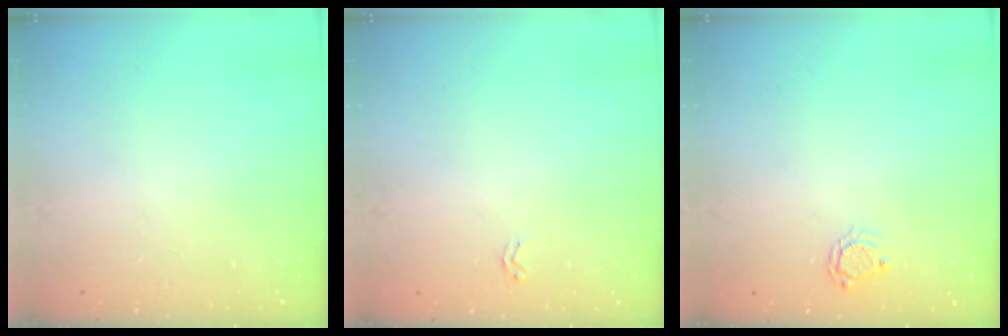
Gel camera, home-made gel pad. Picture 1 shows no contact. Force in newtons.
{"total": 1.6, "press": 1.6, "slide": 0.2}
{"total": 3.9, "press": 3.9, "slide": 0.4}